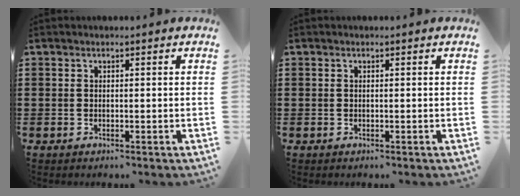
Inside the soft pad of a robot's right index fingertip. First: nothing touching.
{"total": 0.0}